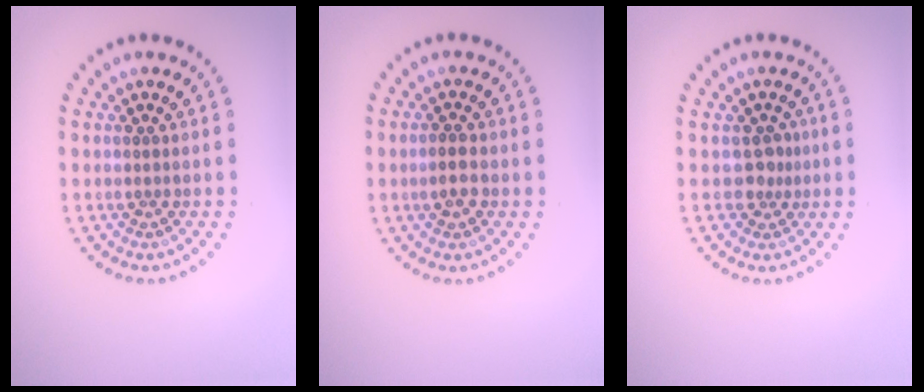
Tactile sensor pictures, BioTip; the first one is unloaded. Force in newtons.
{"total": 1.7, "press": 1.7, "slide": 0.1}
{"total": 1.7, "press": 1.3, "slide": 1.1}